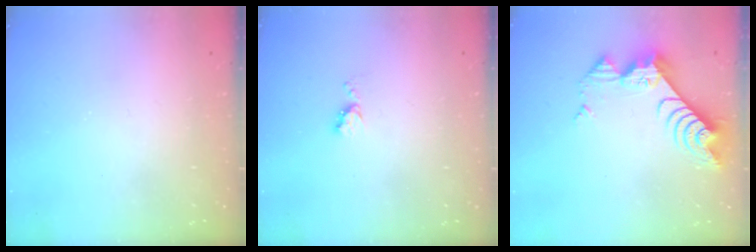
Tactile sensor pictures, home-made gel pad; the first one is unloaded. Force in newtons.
{"total": 4.4, "press": 4.3, "slide": 0.5}
{"total": 10.4, "press": 10.4, "slide": 1.1}